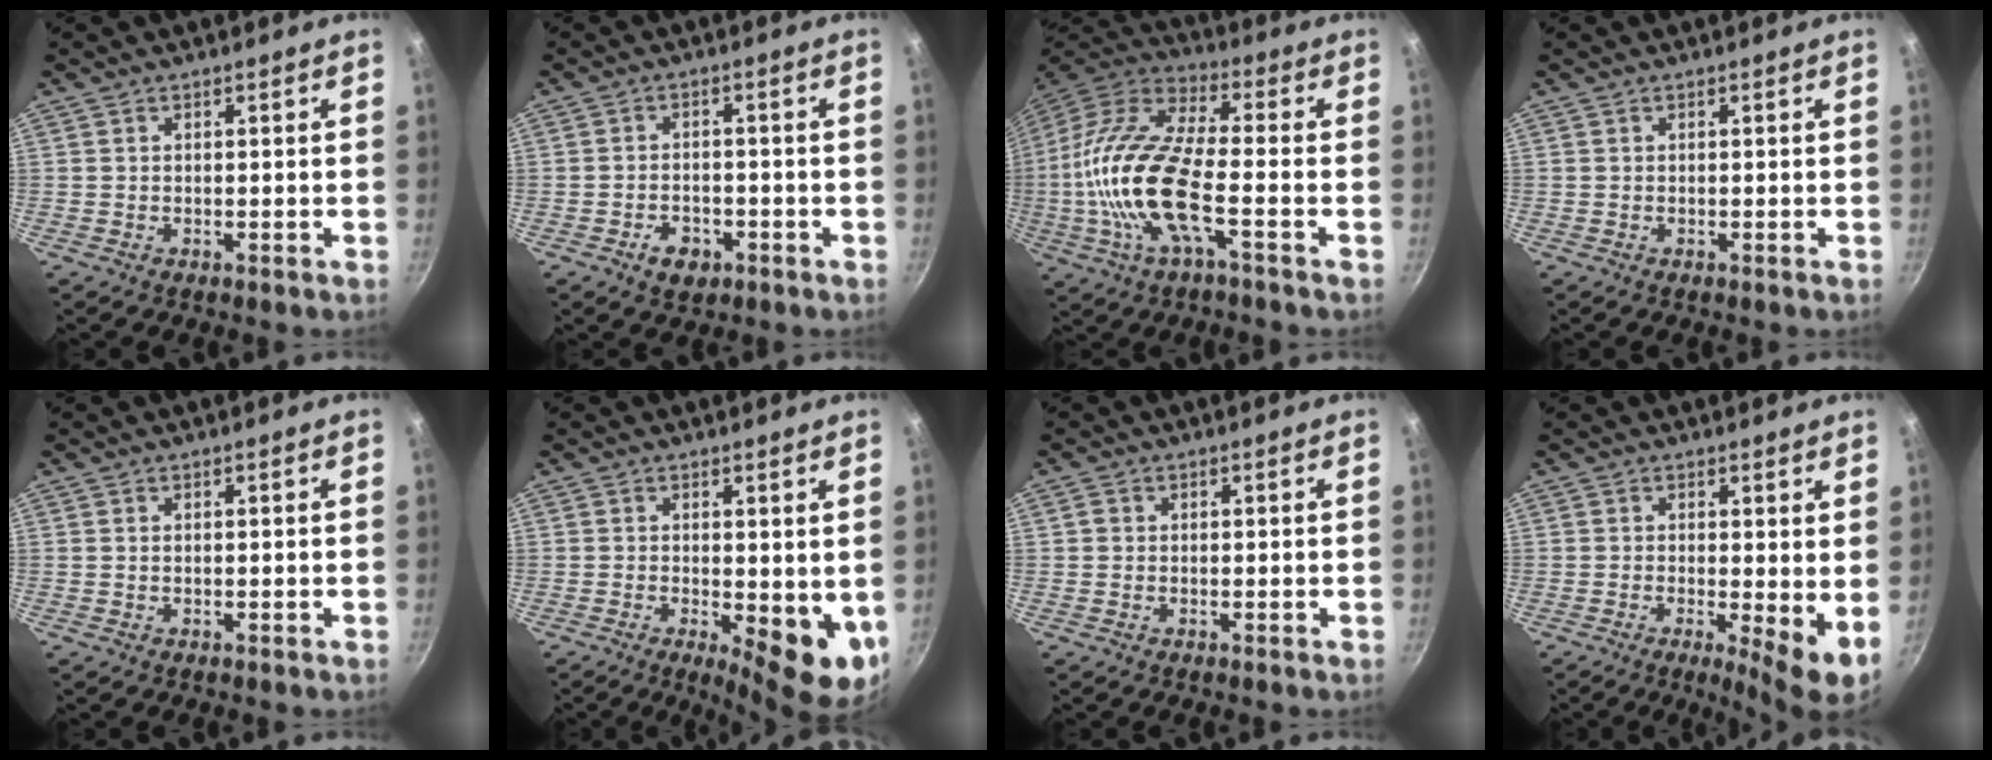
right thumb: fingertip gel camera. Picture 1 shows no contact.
{"total": 4.7, "force": [-2.4, 3.2, 2.6], "torque": [-0.034, 0.019, -0.033]}
{"total": 19.4, "force": [-3.9, 6.8, 17.7], "torque": [-0.355, 0.032, -0.092]}
{"total": 0.0}
{"total": 0.0}
{"total": 7.9, "force": [-0.7, 2.7, 7.4], "torque": [-0.076, -0.012, 0.001]}
{"total": 0.5, "force": [0.0, -0.1, -0.5], "torque": [0.009, 0.000, -0.001]}
{"total": 5.1, "force": [0.1, 0.7, 5.0], "torque": [-0.069, -0.020, 0.004]}